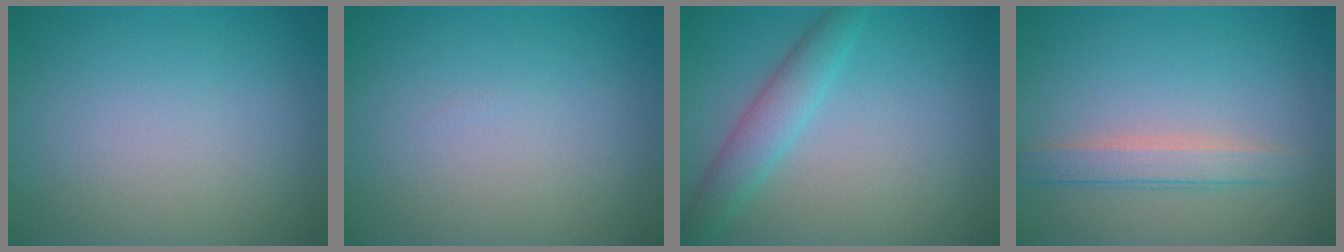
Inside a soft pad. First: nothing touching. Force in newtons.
{"total": 0.0}
{"total": 3.0, "press": 3.0, "slide": 0.1}
{"total": 2.4, "press": 2.4, "slide": 0.1}